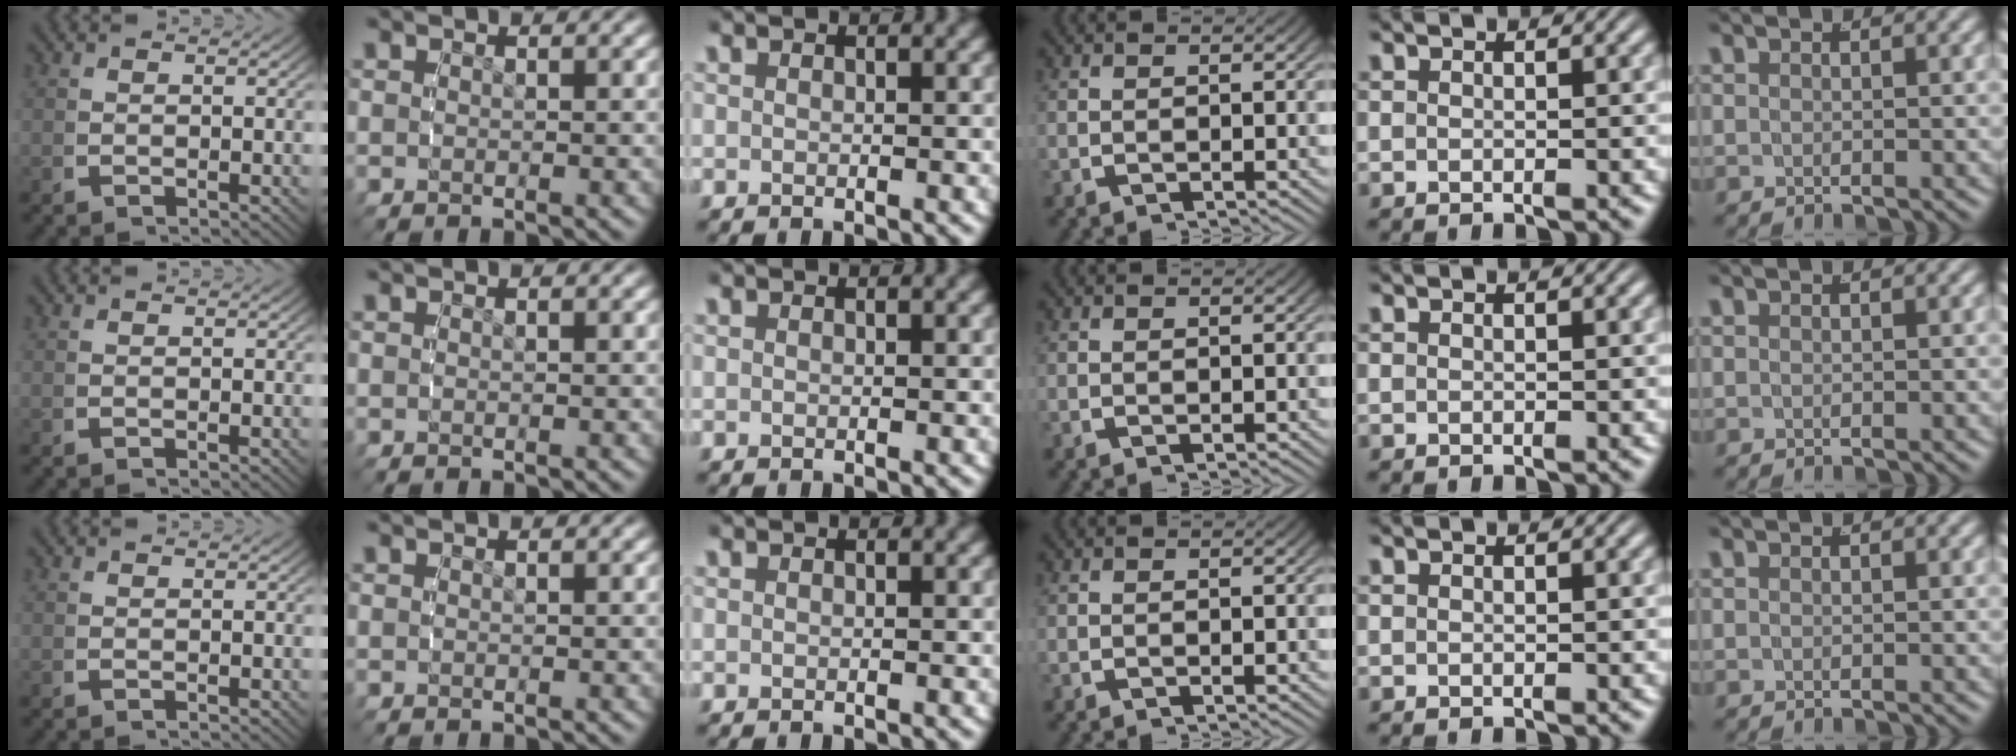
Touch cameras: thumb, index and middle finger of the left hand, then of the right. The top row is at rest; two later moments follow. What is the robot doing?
{"motion": "reach", "object": "measuring cup"}